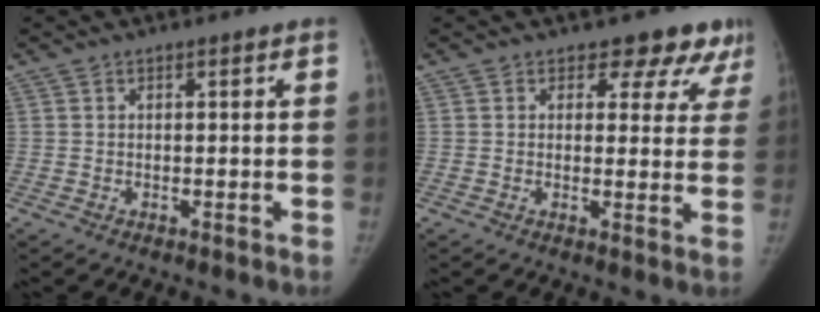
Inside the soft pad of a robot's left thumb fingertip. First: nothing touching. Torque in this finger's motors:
{"motor_torque": [-0.02, 0.03, 0.18, 0.08, 0.00]}